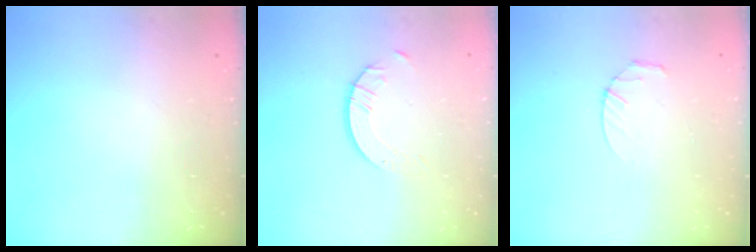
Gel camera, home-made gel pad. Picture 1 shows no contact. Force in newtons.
{"total": 2.0, "press": 2.0, "slide": 0.2}
{"total": 2.8, "press": 2.8, "slide": 0.4}